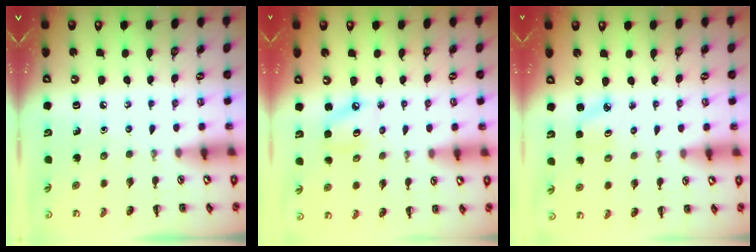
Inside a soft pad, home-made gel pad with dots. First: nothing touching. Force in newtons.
{"total": 5.1, "press": 5.1, "slide": 0.6}
{"total": 2.4, "press": 2.3, "slide": 0.7}